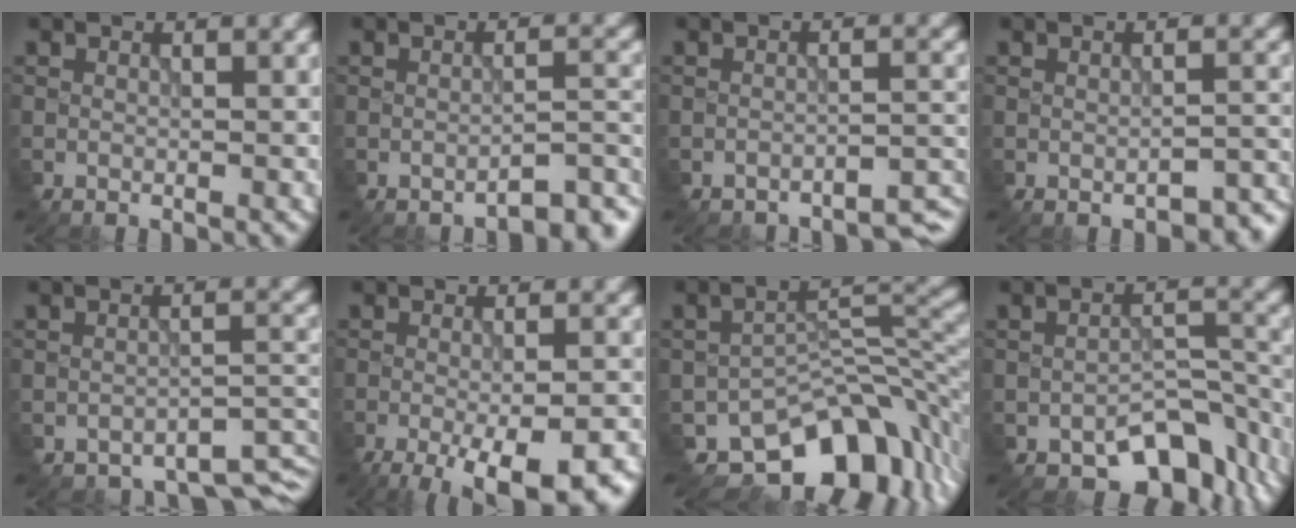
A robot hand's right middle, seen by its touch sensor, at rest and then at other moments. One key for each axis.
{"total": 3.8, "fx": -3.4, "fy": 0.5, "fz": 1.5, "tx": -0.016, "ty": 0.007, "tz": -0.050}
{"total": 4.4, "fx": -4.3, "fy": 0.4, "fz": 0.7, "tx": -0.012, "ty": 0.000, "tz": -0.062}
{"total": 2.3, "fx": -2.1, "fy": 0.5, "fz": 0.8, "tx": -0.013, "ty": -0.002, "tz": -0.027}
{"total": 5.2, "fx": -4.9, "fy": 1.1, "fz": 1.3, "tx": -0.017, "ty": -0.016, "tz": -0.061}
{"total": 9.4, "fx": -5.3, "fy": 3.0, "fz": 7.2, "tx": -0.104, "ty": -0.017, "tz": -0.069}
{"total": 10.8, "fx": -7.2, "fy": 5.6, "fz": 5.7, "tx": -0.069, "ty": -0.010, "tz": -0.119}
{"total": 6.7, "fx": -4.7, "fy": 3.4, "fz": 3.4, "tx": -0.036, "ty": -0.008, "tz": -0.067}